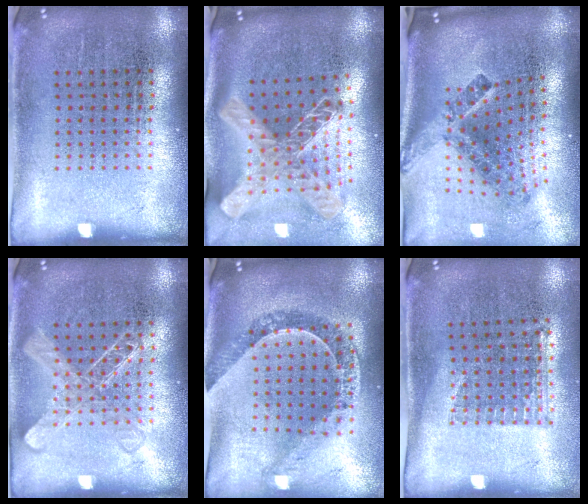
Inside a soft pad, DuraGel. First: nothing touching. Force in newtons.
{"total": 2.8, "press": 2.0, "slide": 2.0}
{"total": 2.9, "press": 1.7, "slide": 2.4}
{"total": 2.1, "press": 2.1, "slide": 0.5}
{"total": 1.1, "press": 1.1, "slide": 0.3}
{"total": 1.0, "press": 0.8, "slide": 0.6}